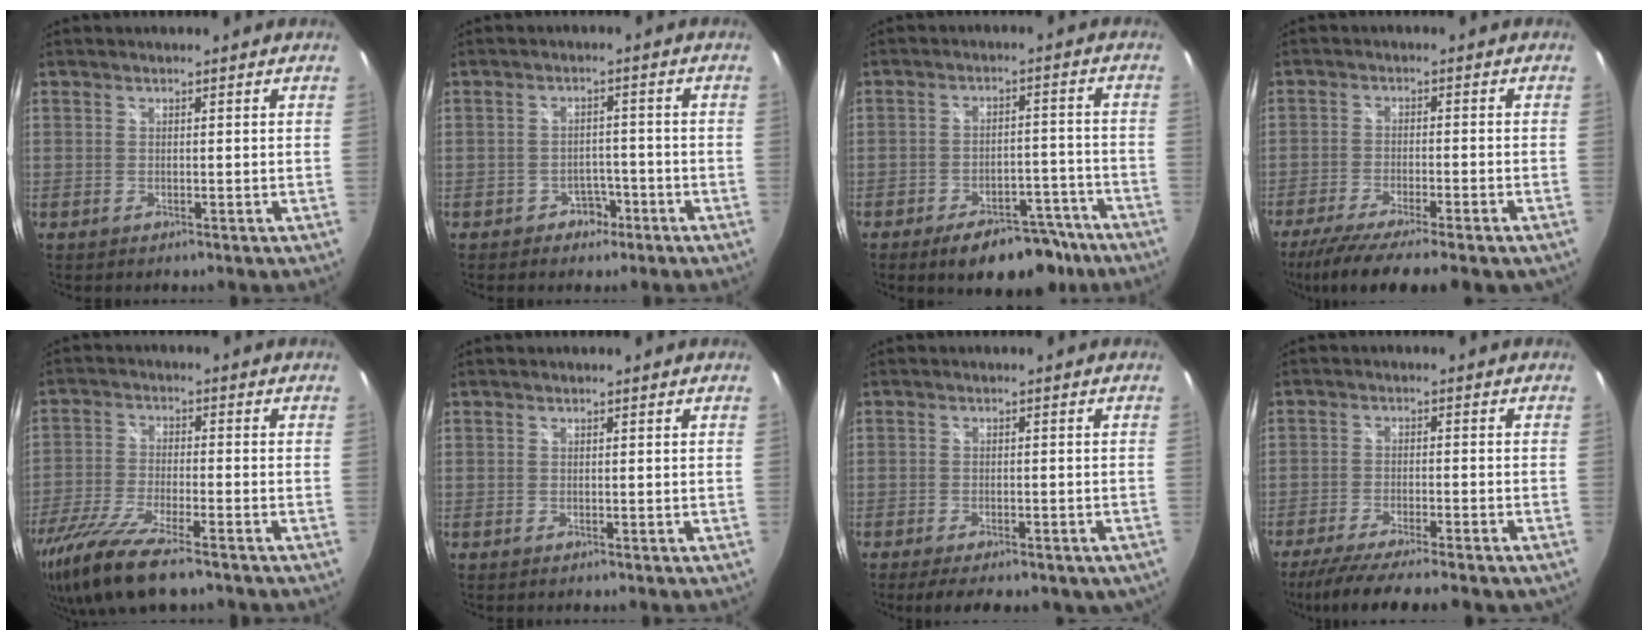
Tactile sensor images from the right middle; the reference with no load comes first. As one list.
[{"total": 3.5, "force": [-2.2, 2.6, 0.8], "torque": [-0.018, 0.009, -0.028]}, {"total": 12.1, "force": [-8.9, 5.3, 6.2], "torque": [-0.100, 0.013, -0.114]}, {"total": 12.5, "force": [-10.0, 0.9, 7.4], "torque": [-0.148, -0.042, -0.160]}, {"total": 15.0, "force": [-11.3, 2.8, 9.6], "torque": [-0.213, -0.048, -0.212]}, {"total": 0.0}, {"total": 8.8, "force": [-6.2, 3.2, 5.5], "torque": [-0.112, -0.026, -0.081]}, {"total": 11.3, "force": [-9.5, 0.5, 6.1], "torque": [-0.124, -0.031, -0.151]}]